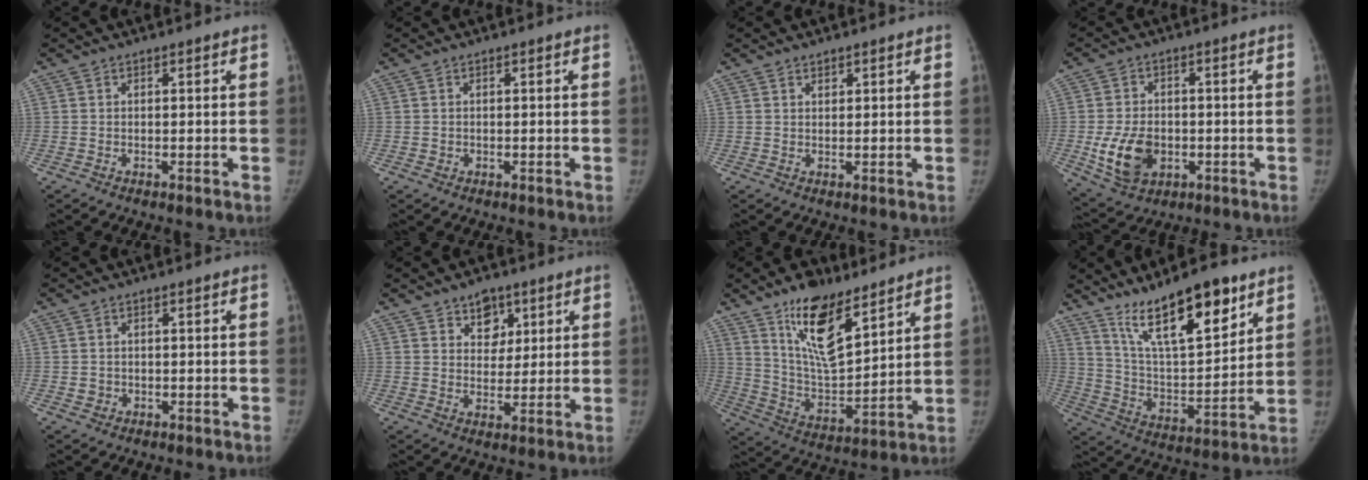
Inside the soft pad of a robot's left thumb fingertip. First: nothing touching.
{"total": 0.7, "force": [-0.1, 0.7, 0.1], "torque": [0.002, 0.003, -0.004]}
{"total": 1.1, "force": [0.8, 0.7, 0.4], "torque": [0.001, -0.005, 0.012]}
{"total": 10.6, "force": [-2.3, 7.6, 7.0], "torque": [-0.108, 0.000, -0.029]}
{"total": 1.6, "force": [-0.3, 1.6, 0.4], "torque": [0.001, 0.005, -0.002]}
{"total": 6.3, "force": [3.4, 4.5, 2.7], "torque": [-0.005, -0.017, 0.052]}
{"total": 15.8, "force": [10.1, 6.3, 10.4], "torque": [-0.148, -0.065, 0.191]}
{"total": 18.6, "force": [12.2, 6.0, 12.7], "torque": [-0.173, -0.068, 0.220]}